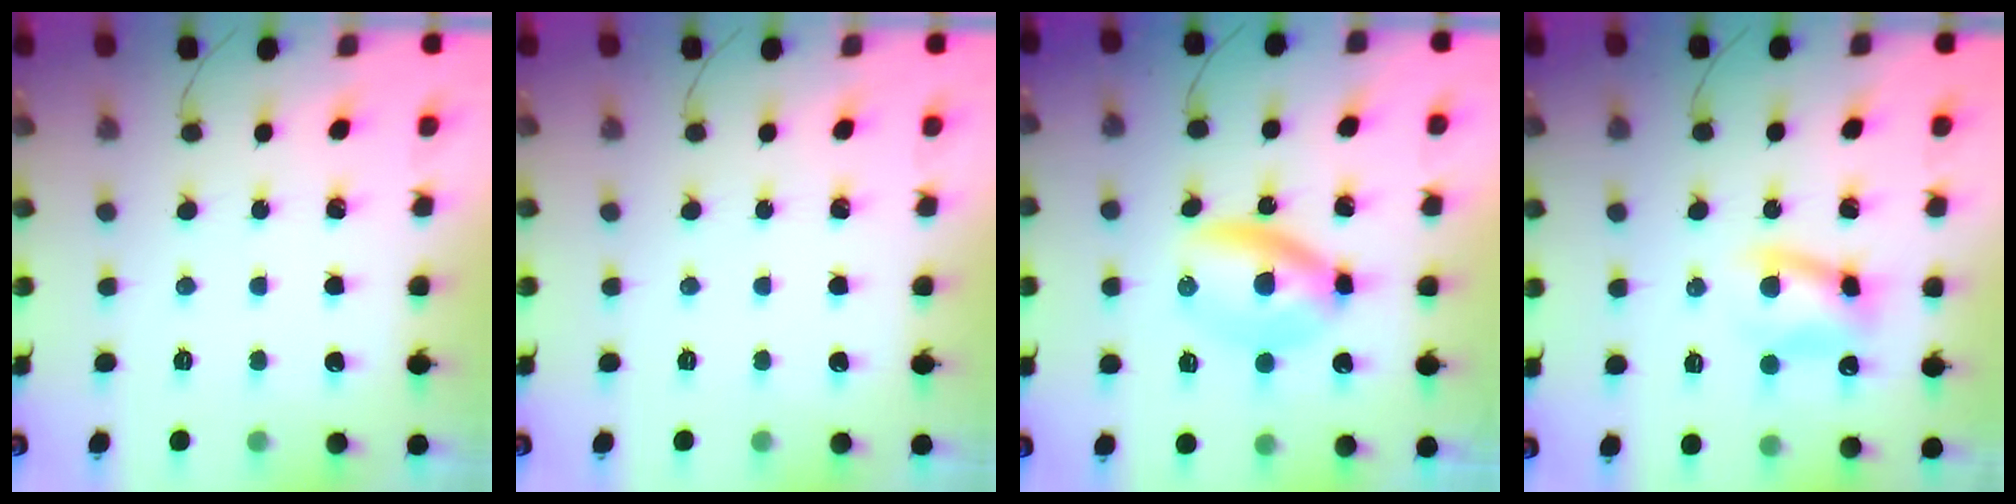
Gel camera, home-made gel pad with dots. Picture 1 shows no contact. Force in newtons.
{"total": 0.0}
{"total": 6.2, "press": 6.1, "slide": 1.1}
{"total": 8.5, "press": 8.4, "slide": 1.2}